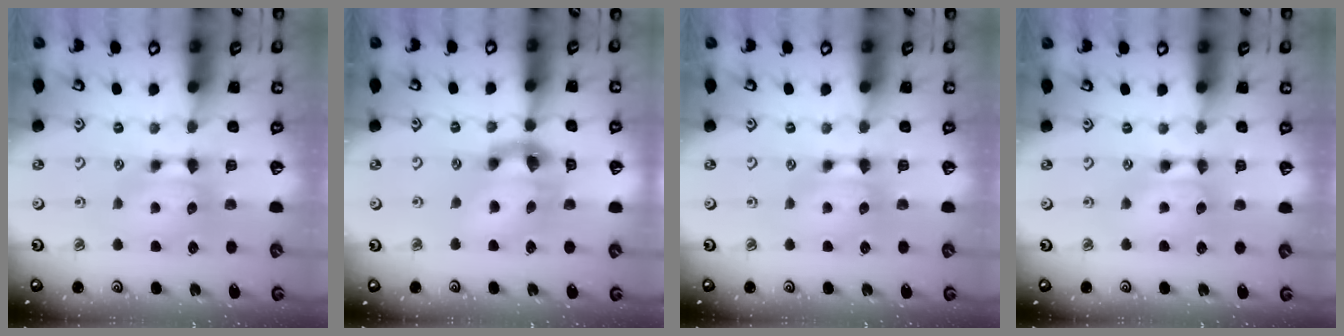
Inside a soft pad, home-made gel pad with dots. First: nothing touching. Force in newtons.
{"total": 7.4, "press": 7.0, "slide": 2.3}
{"total": 0.0}
{"total": 1.8, "press": 1.8, "slide": 0.1}